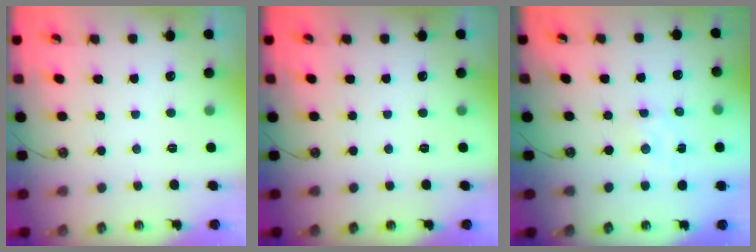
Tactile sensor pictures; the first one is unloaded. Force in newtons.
{"total": 0.0}
{"total": 2.3, "press": 2.3, "slide": 0.3}